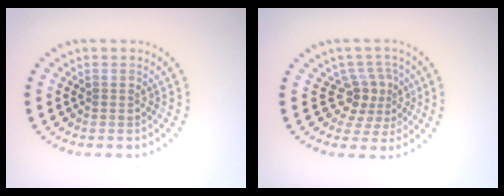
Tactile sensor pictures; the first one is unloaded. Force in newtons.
{"total": 3.1, "press": 2.4, "slide": 2.0}